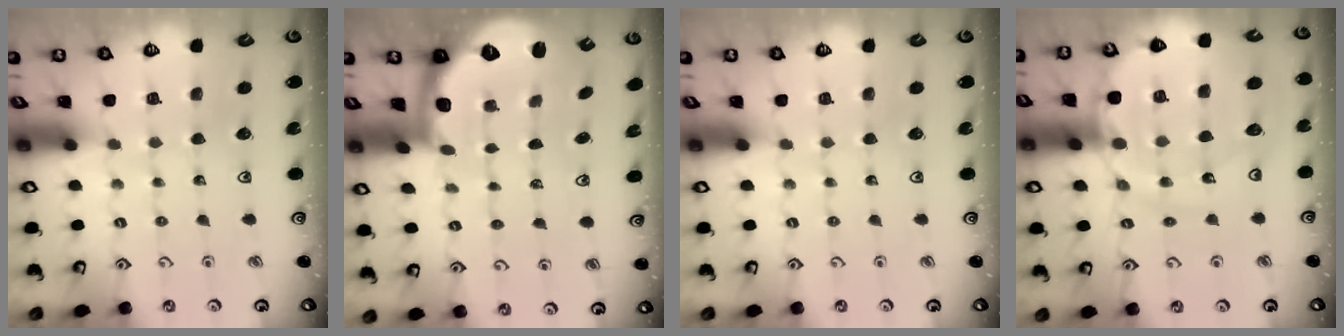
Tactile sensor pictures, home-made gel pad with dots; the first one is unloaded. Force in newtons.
{"total": 1.9, "press": 1.8, "slide": 0.5}
{"total": 0.0}
{"total": 16.2, "press": 16.1, "slide": 1.9}